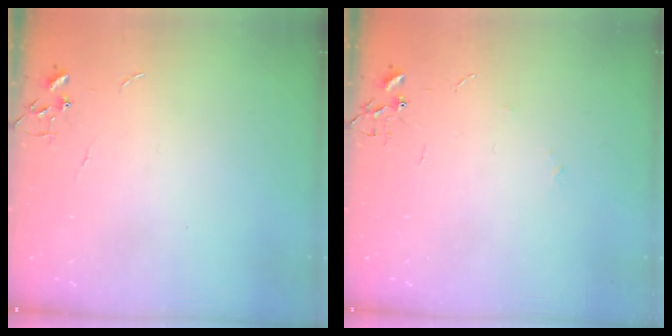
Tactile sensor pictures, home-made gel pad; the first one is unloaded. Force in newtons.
{"total": 4.1, "press": 4.0, "slide": 0.5}